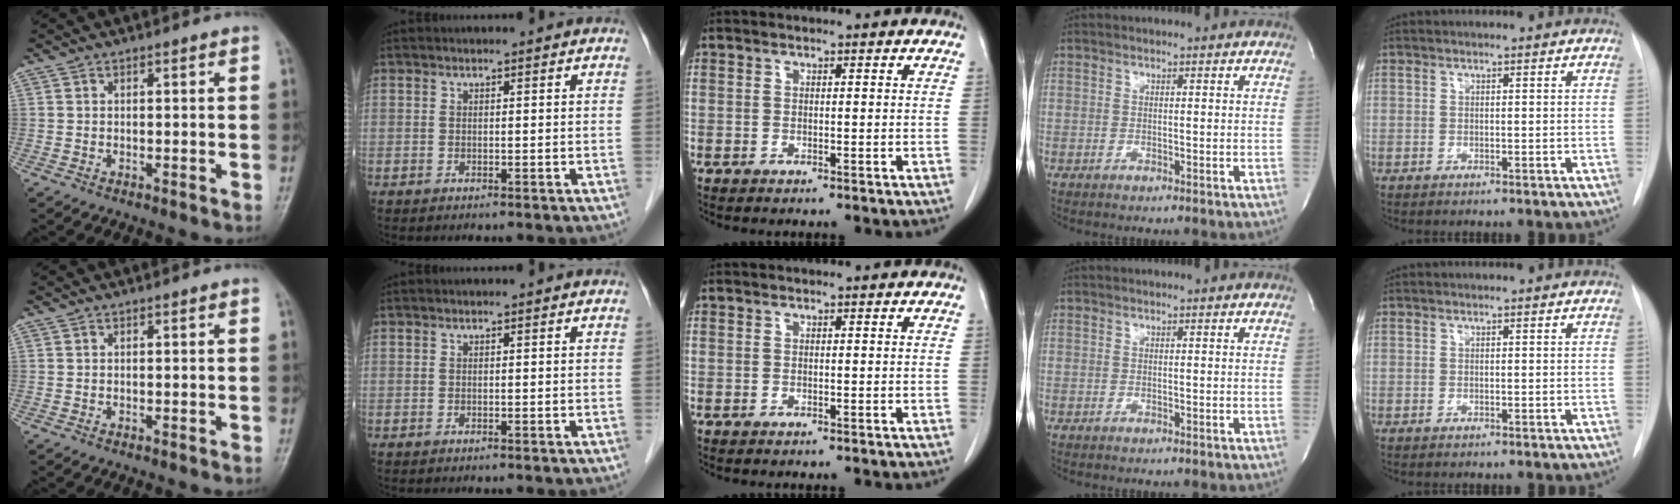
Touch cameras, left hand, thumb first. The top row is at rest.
{}